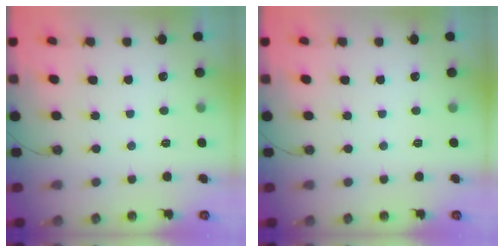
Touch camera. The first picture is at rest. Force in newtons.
{"total": 0.0}